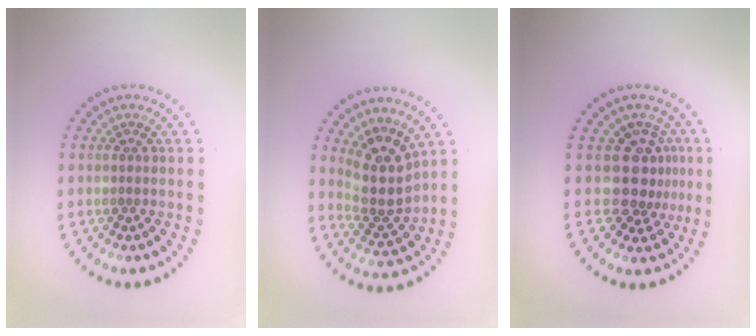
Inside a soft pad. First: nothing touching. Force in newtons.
{"total": 3.9, "press": 3.3, "slide": 2.2}
{"total": 3.5, "press": 2.6, "slide": 2.4}